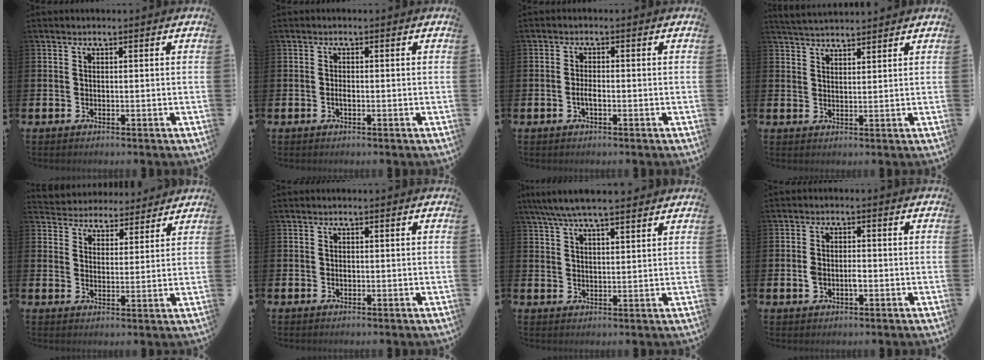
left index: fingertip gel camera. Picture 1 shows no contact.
{"total": 0.9, "force": [-0.3, 0.3, 0.7], "torque": [-0.018, 0.001, -0.005]}
{"total": 1.6, "force": [-0.6, 0.6, 1.4], "torque": [-0.022, 0.000, -0.013]}
{"total": 3.6, "force": [3.5, 0.4, 0.4], "torque": [-0.013, -0.016, 0.066]}
{"total": 4.2, "force": [4.0, 1.3, -0.7], "torque": [-0.014, -0.029, 0.071]}
{"total": 0.6, "force": [-0.1, 0.4, 0.4], "torque": [-0.005, 0.001, -0.004]}
{"total": 6.3, "force": [5.6, 0.9, 2.6], "torque": [-0.065, -0.011, 0.103]}
{"total": 2.4, "force": [-0.4, 1.4, 1.9], "torque": [-0.024, -0.001, -0.011]}